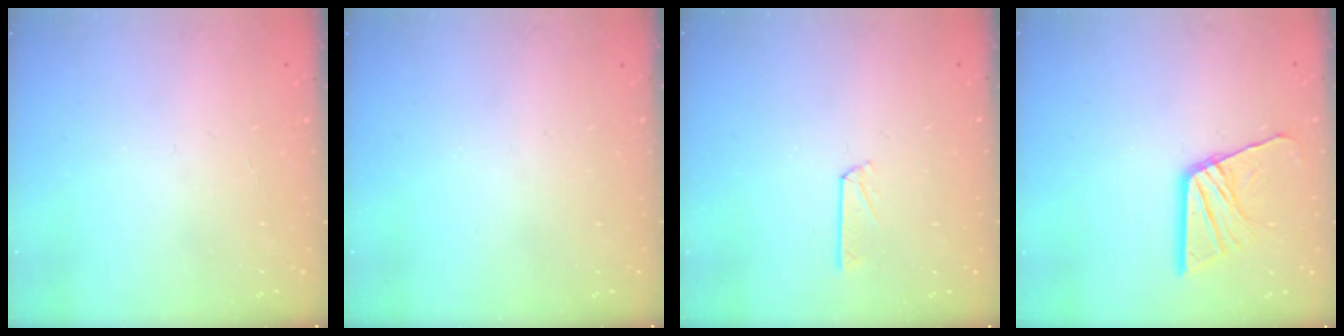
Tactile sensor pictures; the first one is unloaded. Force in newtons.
{"total": 0.0}
{"total": 3.2, "press": 3.2, "slide": 0.3}
{"total": 12.9, "press": 12.9, "slide": 1.2}